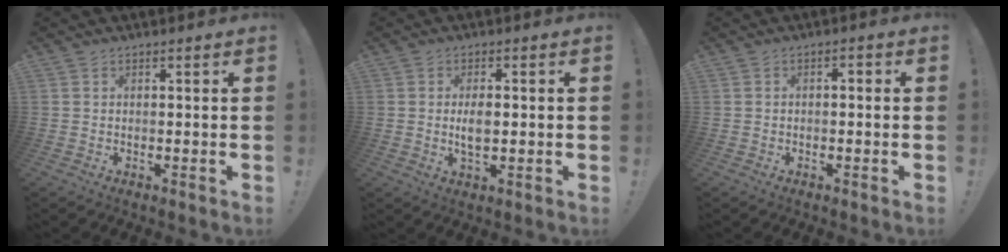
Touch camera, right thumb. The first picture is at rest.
{"total": 4.8, "force": [-0.1, 2.2, 4.3], "torque": [-0.078, -0.006, -0.008]}
{"total": 1.8, "force": [-1.2, 0.9, 0.9], "torque": [-0.015, 0.009, -0.023]}